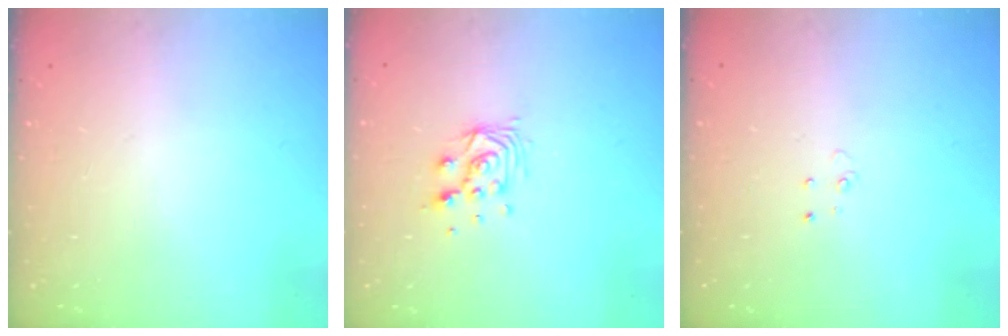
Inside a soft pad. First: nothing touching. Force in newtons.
{"total": 8.2, "press": 8.2, "slide": 0.6}
{"total": 2.7, "press": 2.7, "slide": 0.2}